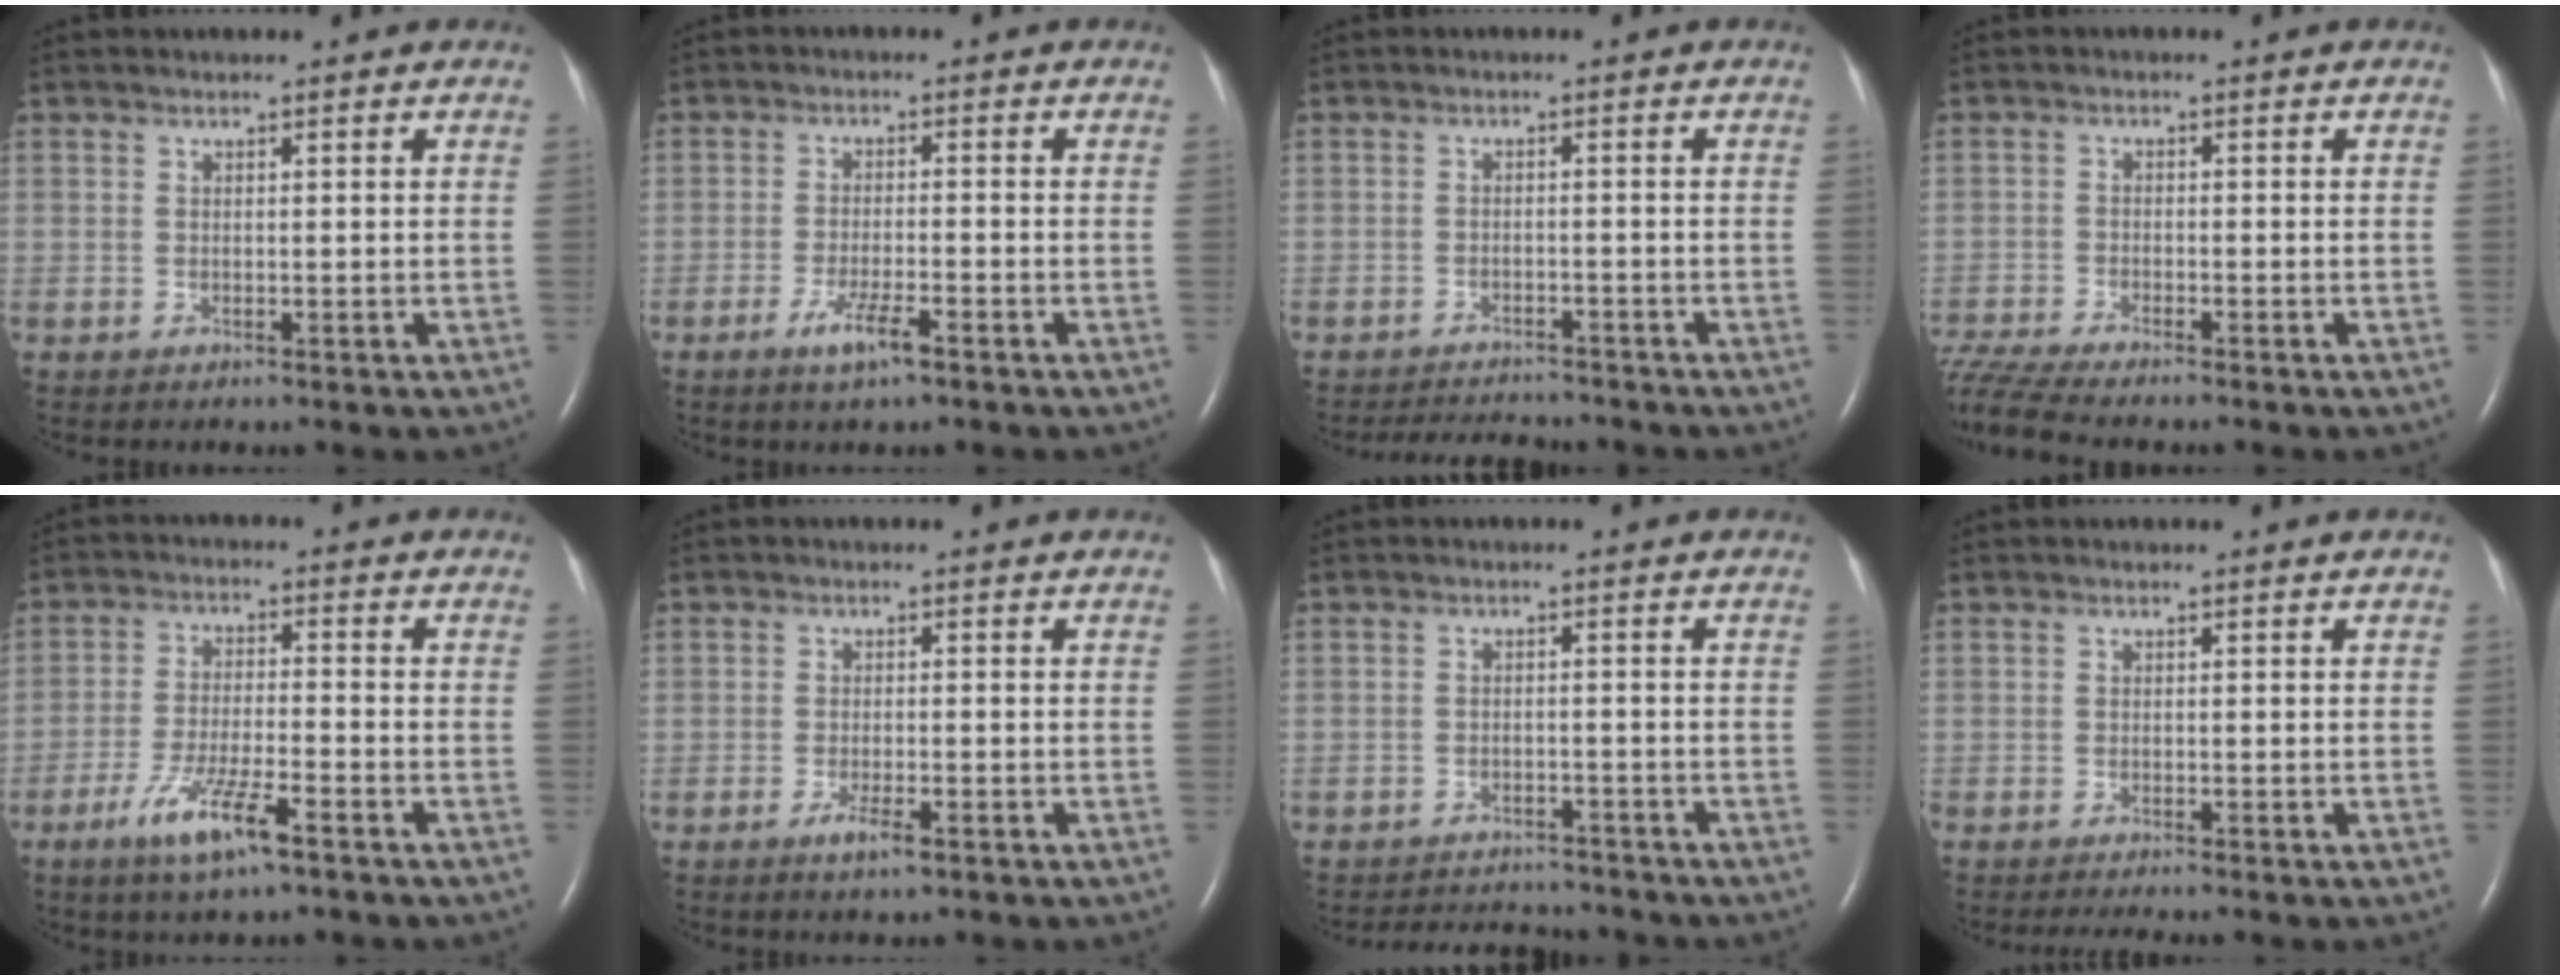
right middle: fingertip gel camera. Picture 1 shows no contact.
{"total": 4.4, "force": [-2.7, 0.4, 3.5], "torque": [-0.073, -0.006, -0.050]}
{"total": 6.3, "force": [-6.1, 1.1, 1.2], "torque": [-0.020, -0.006, -0.087]}
{"total": 7.9, "force": [-7.3, -0.2, 3.1], "torque": [-0.069, -0.015, -0.133]}
{"total": 8.2, "force": [-5.0, 0.9, 6.5], "torque": [-0.132, -0.014, -0.090]}
{"total": 2.7, "force": [-1.6, 0.4, 2.1], "torque": [-0.044, -0.004, -0.029]}
{"total": 6.9, "force": [-6.7, 1.3, 0.6], "torque": [-0.012, 0.003, -0.093]}
{"total": 2.4, "force": [-2.0, -0.3, 1.3], "torque": [-0.021, -0.004, -0.033]}